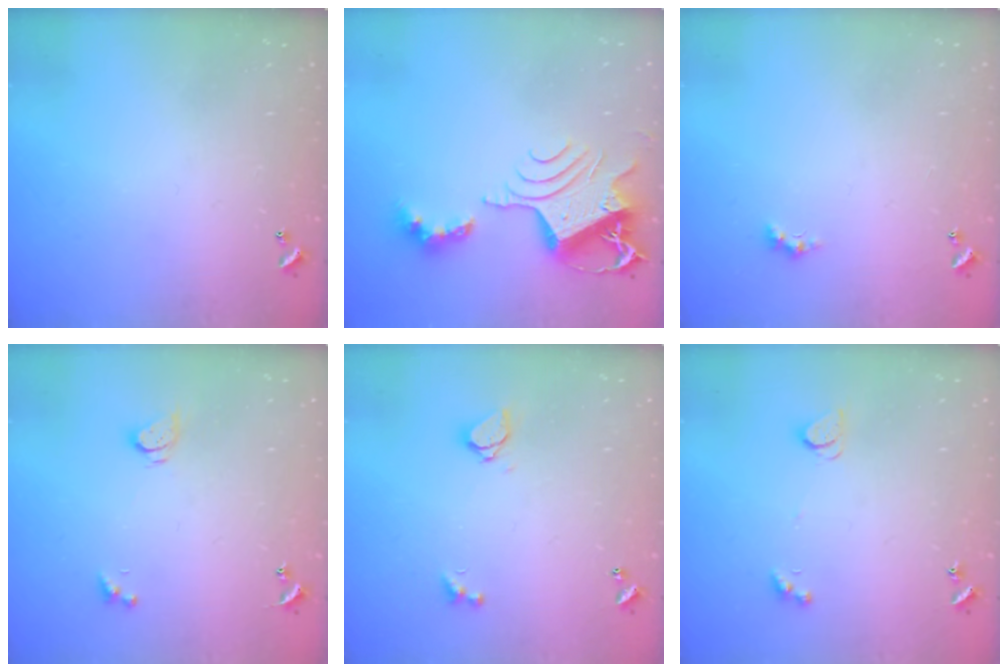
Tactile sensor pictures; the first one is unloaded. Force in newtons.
{"total": 10.9, "press": 10.9, "slide": 1.2}
{"total": 1.1, "press": 1.1, "slide": 0.4}
{"total": 2.7, "press": 2.7, "slide": 0.3}
{"total": 1.6, "press": 1.5, "slide": 0.5}
{"total": 2.6, "press": 2.6, "slide": 0.5}